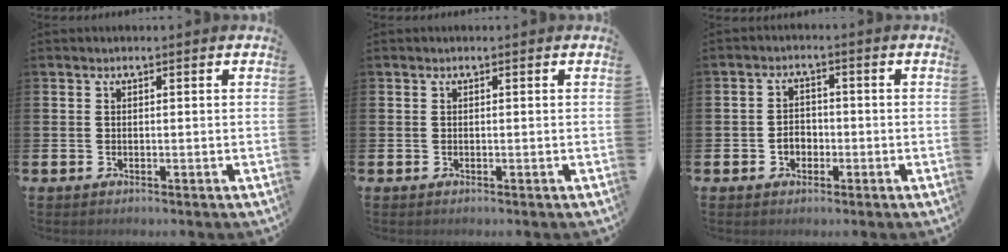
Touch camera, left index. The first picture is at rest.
{"total": 0.0}
{"total": 2.4, "force": [-0.9, 2.0, 1.1], "torque": [-0.012, 0.000, -0.024]}